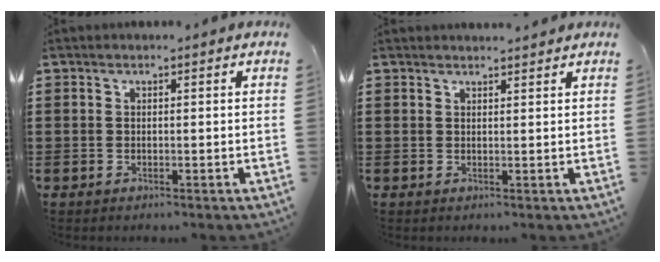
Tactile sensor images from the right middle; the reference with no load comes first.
{"total": 1.3, "force": [1.3, 0.0, 0.2], "torque": [0.001, -0.004, 0.023]}